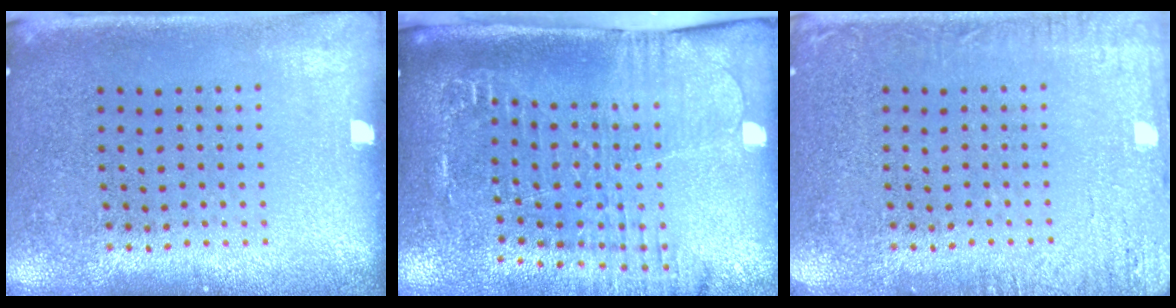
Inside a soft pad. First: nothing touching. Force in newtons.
{"total": 2.1, "press": 1.9, "slide": 0.9}
{"total": 2.9, "press": 2.8, "slide": 0.4}